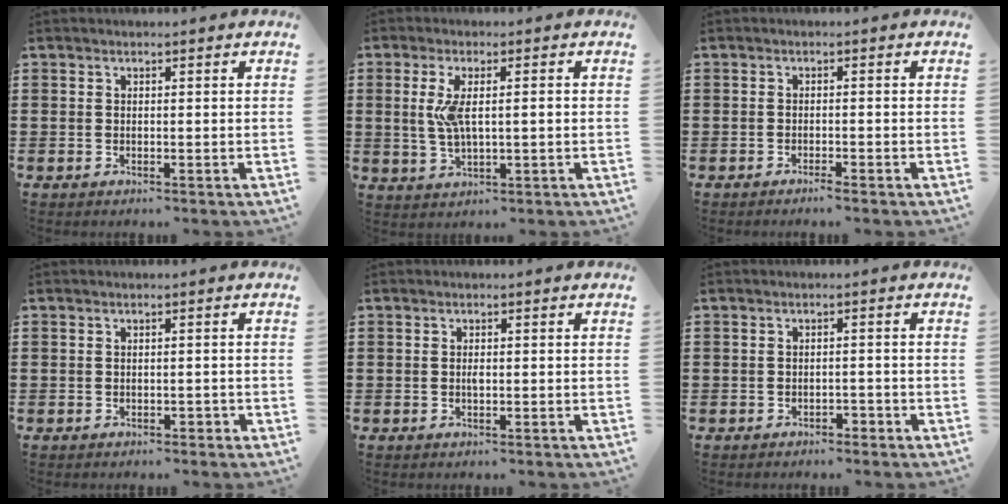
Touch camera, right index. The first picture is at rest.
{"total": 5.2, "force": [0.7, 1.5, 4.9], "torque": [-0.110, 0.000, 0.004]}
{"total": 1.2, "force": [-1.0, -0.1, 0.6], "torque": [-0.011, -0.002, -0.019]}
{"total": 0.8, "force": [-0.6, 0.3, 0.4], "torque": [-0.010, -0.002, -0.013]}
{"total": 0.7, "force": [-0.1, 0.2, 0.6], "torque": [-0.014, -0.004, -0.001]}
{"total": 1.3, "force": [-1.2, 0.4, 0.3], "torque": [-0.012, -0.001, -0.026]}